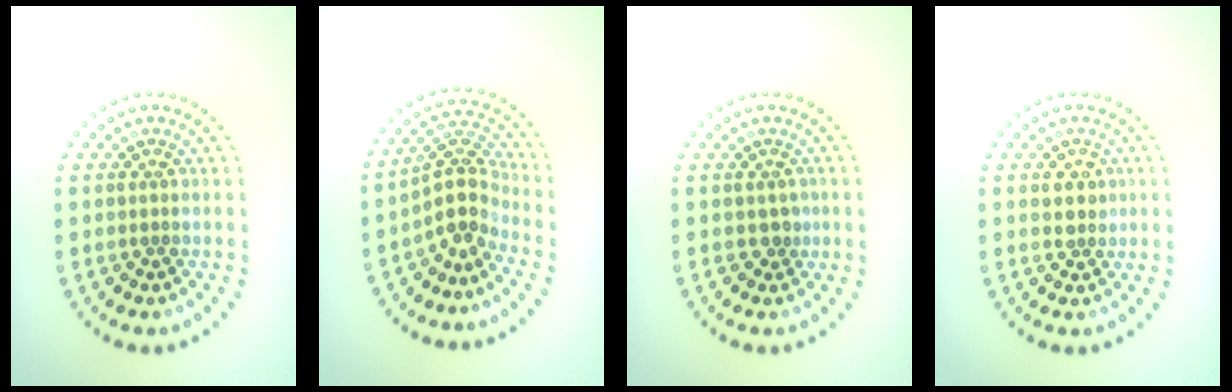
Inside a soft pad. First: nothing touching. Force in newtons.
{"total": 3.5, "press": 2.5, "slide": 2.5}
{"total": 1.0, "press": 0.8, "slide": 0.6}
{"total": 1.7, "press": 1.6, "slide": 0.5}